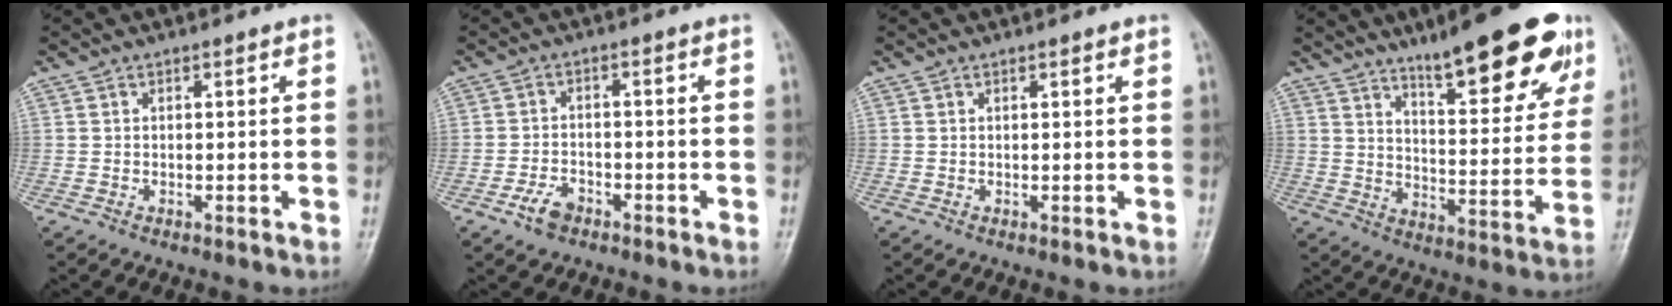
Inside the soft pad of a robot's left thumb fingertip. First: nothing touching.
{"total": 4.1, "force": [-2.6, 2.4, 2.1], "torque": [-0.035, 0.016, -0.046]}
{"total": 0.6, "force": [0.3, 0.1, 0.4], "torque": [-0.007, 0.000, 0.003]}
{"total": 19.7, "force": [12.9, 4.8, 14.1], "torque": [-0.159, -0.057, 0.190]}